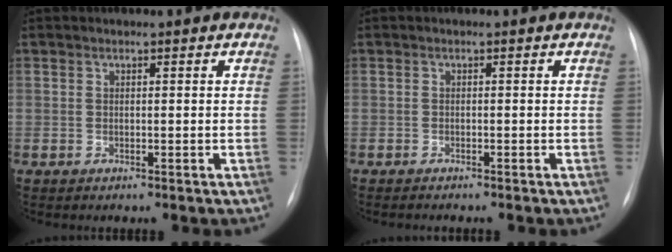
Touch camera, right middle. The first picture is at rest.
{"total": 1.7, "force": [-1.5, 0.1, 0.7], "torque": [-0.011, -0.004, -0.019]}